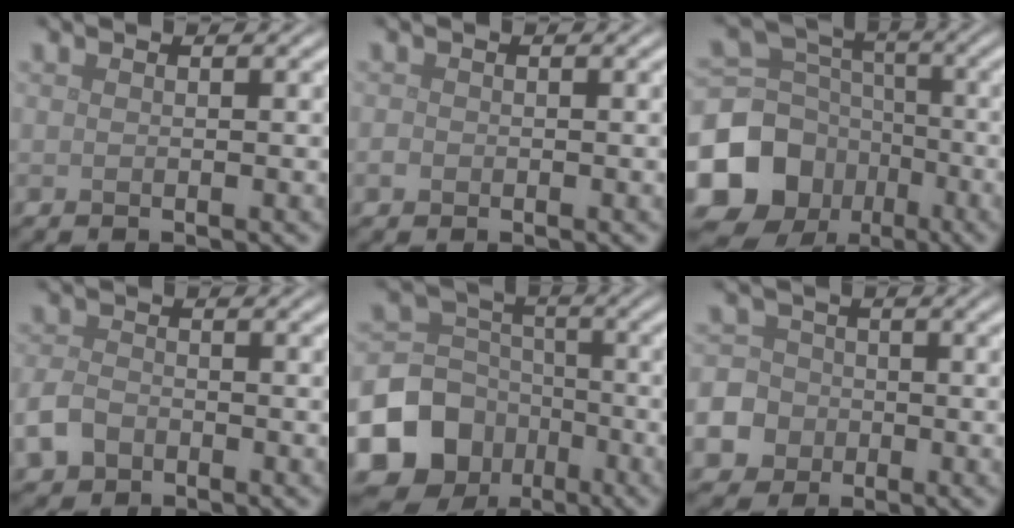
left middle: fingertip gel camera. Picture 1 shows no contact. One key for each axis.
{"total": 0.6, "fx": -0.3, "fy": 0.6, "fz": 0.2, "tx": -0.001, "ty": -0.002, "tz": -0.006}
{"total": 12.8, "fx": -5.7, "fy": 10.7, "fz": 4.2, "tx": -0.112, "ty": -0.015, "tz": -0.113}
{"total": 2.8, "fx": -1.5, "fy": 1.9, "fz": 1.3, "tx": -0.030, "ty": -0.003, "tz": -0.037}
{"total": 11.7, "fx": -5.7, "fy": 9.6, "fz": 3.4, "tx": -0.079, "ty": -0.026, "tz": -0.113}
{"total": 10.3, "fx": -4.4, "fy": 9.0, "fz": 2.3, "tx": -0.066, "ty": -0.028, "tz": -0.107}